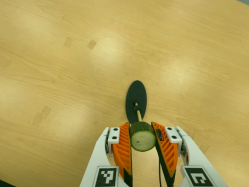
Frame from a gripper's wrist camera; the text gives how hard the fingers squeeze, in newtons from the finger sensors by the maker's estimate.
{"total": 11.0, "left": 10.3, "right": 11.6}